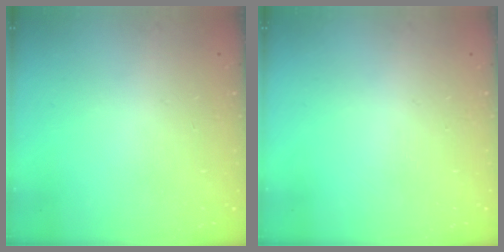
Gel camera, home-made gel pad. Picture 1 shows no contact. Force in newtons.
{"total": 0.0}